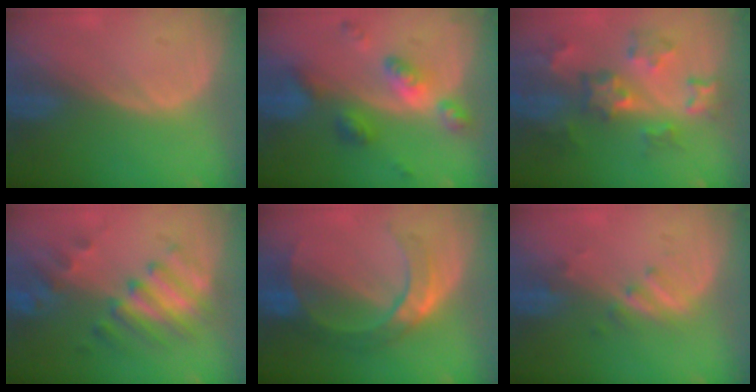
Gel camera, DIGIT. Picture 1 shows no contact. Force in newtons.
{"total": 7.1, "press": 7.0, "slide": 0.6}
{"total": 8.8, "press": 7.8, "slide": 3.9}
{"total": 7.6, "press": 7.4, "slide": 1.6}
{"total": 7.3, "press": 7.2, "slide": 1.5}
{"total": 2.8, "press": 2.6, "slide": 1.2}